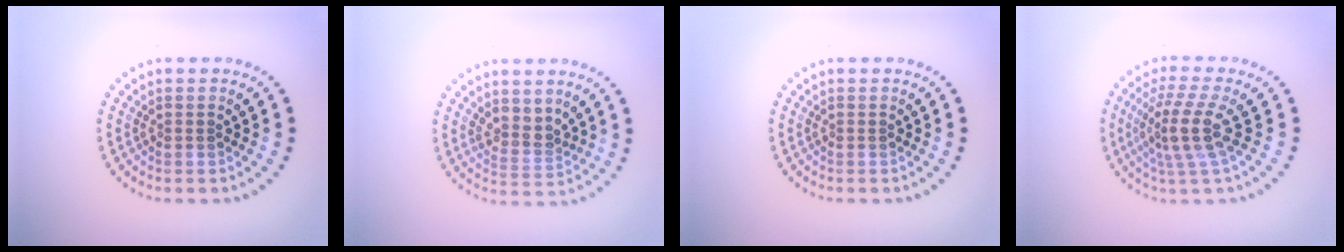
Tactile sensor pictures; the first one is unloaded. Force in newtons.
{"total": 2.4, "press": 2.0, "slide": 1.4}
{"total": 0.0}
{"total": 4.1, "press": 3.2, "slide": 2.6}